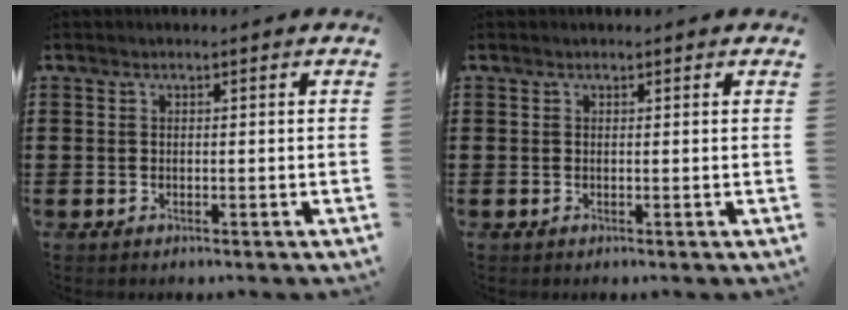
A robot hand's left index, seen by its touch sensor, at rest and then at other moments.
{"total": 0.0}